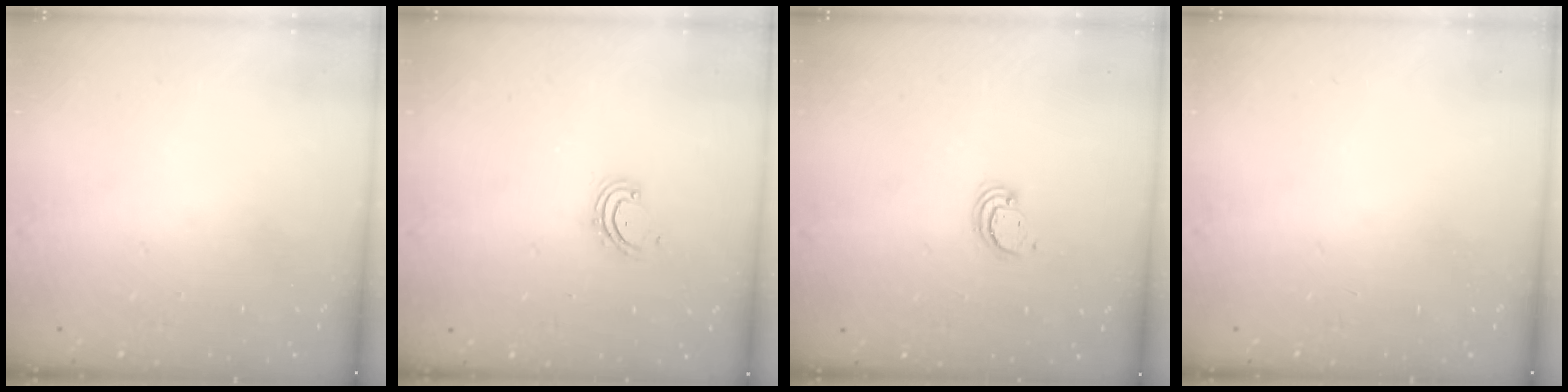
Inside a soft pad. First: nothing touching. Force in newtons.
{"total": 2.7, "press": 2.6, "slide": 0.5}
{"total": 2.6, "press": 2.6, "slide": 0.2}
{"total": 0.0}